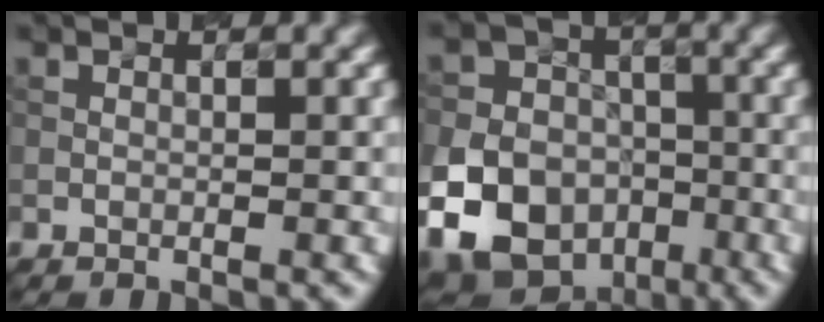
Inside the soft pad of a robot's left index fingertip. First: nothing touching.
{"total": 18.0, "force": [-7.2, 15.2, 6.2], "torque": [-0.136, -0.048, -0.148]}